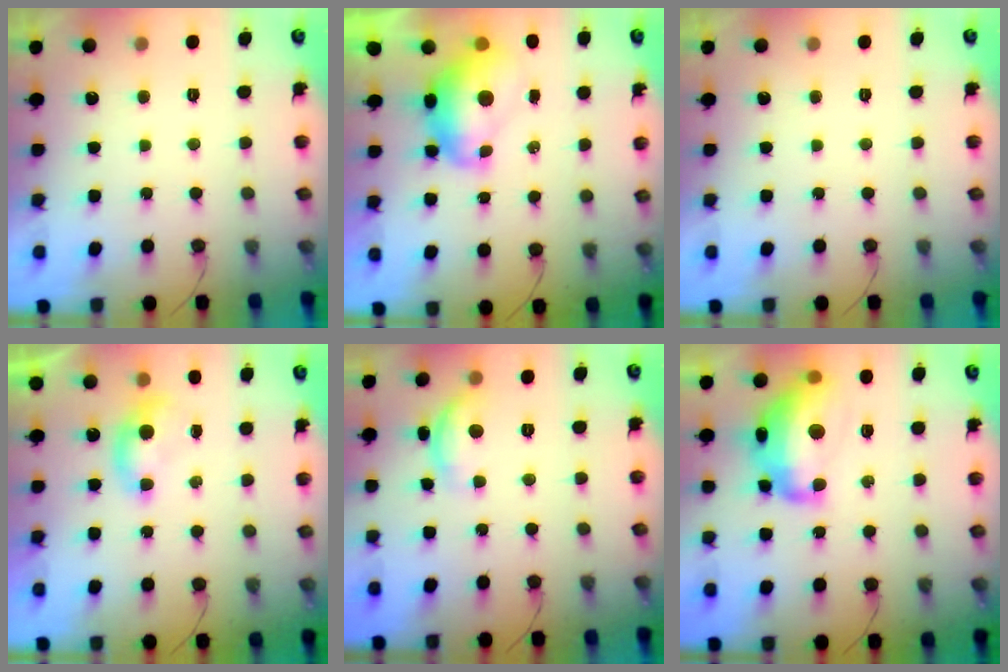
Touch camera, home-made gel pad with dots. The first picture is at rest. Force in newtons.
{"total": 9.4, "press": 9.4, "slide": 0.9}
{"total": 0.0}
{"total": 4.8, "press": 4.7, "slide": 0.6}
{"total": 9.6, "press": 9.6, "slide": 0.5}
{"total": 15.6, "press": 15.6, "slide": 0.9}